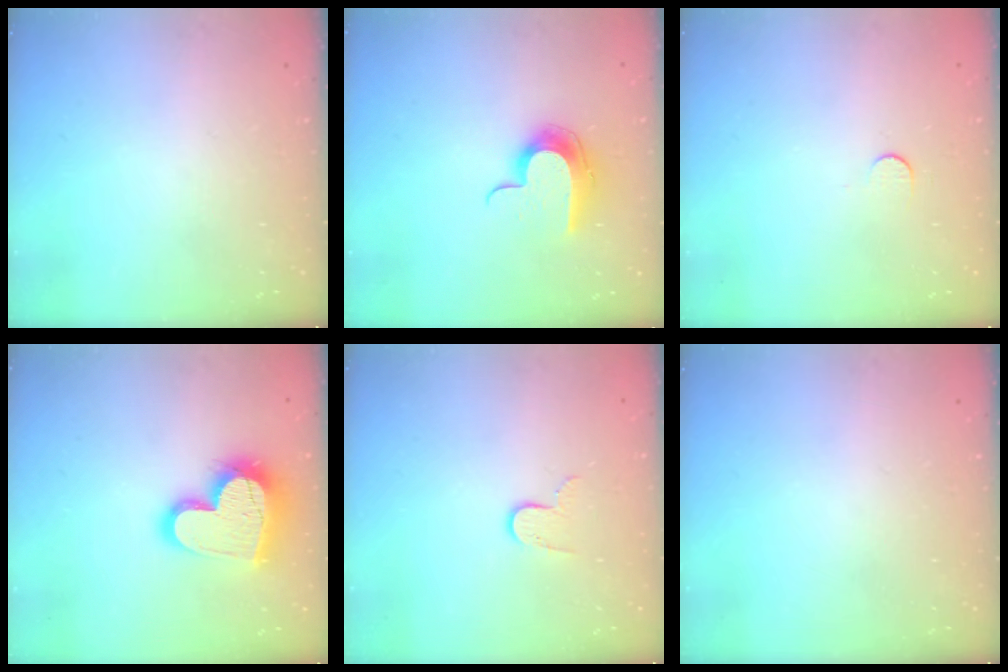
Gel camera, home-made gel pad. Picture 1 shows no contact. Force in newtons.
{"total": 11.6, "press": 11.6, "slide": 0.8}
{"total": 3.7, "press": 3.7, "slide": 0.4}
{"total": 18.7, "press": 18.6, "slide": 1.4}
{"total": 6.3, "press": 6.3, "slide": 0.5}
{"total": 0.0}